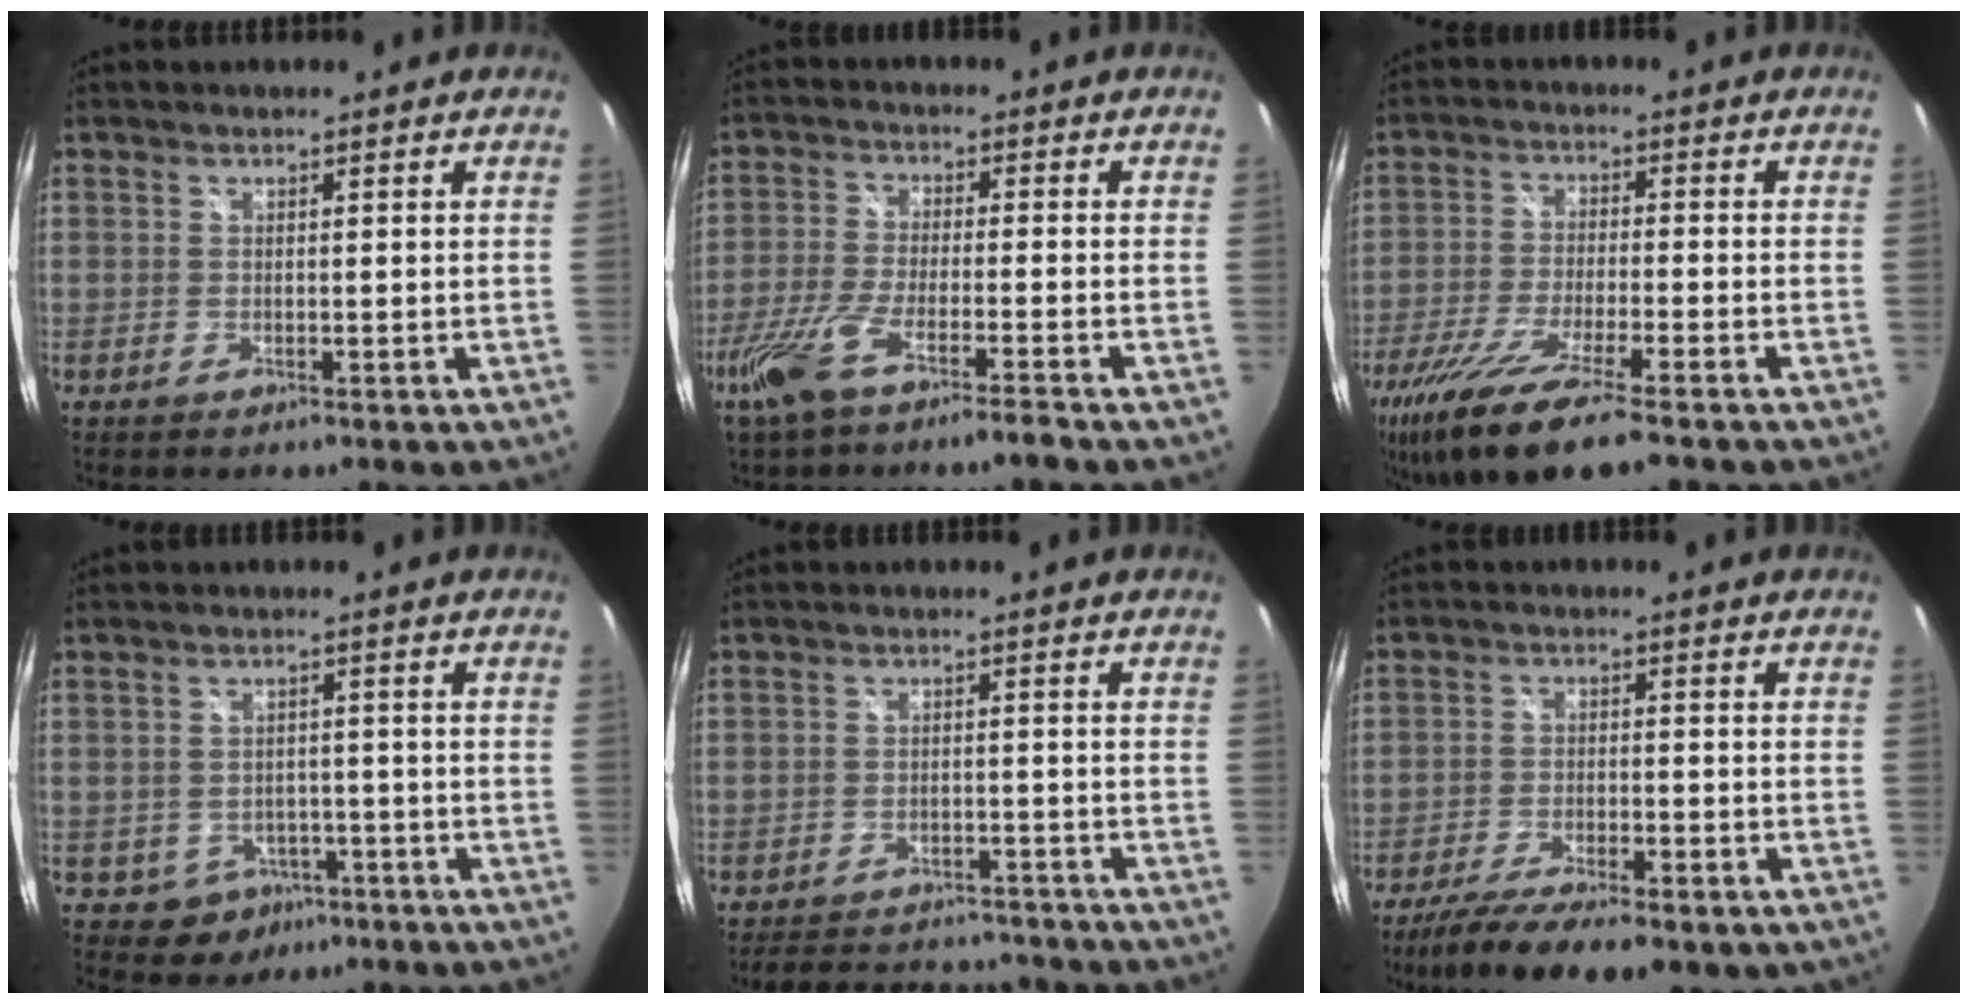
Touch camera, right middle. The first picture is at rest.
{"total": 9.3, "force": [-6.3, 0.5, 6.8], "torque": [-0.158, -0.017, -0.123]}
{"total": 15.0, "force": [-10.8, 2.0, 10.2], "torque": [-0.215, -0.051, -0.197]}
{"total": 5.3, "force": [-2.7, 4.5, 0.8], "torque": [-0.026, 0.014, -0.026]}
{"total": 12.6, "force": [-11.2, 4.3, 3.9], "torque": [-0.089, 0.019, -0.148]}
{"total": 15.4, "force": [-10.7, 5.4, 9.7], "torque": [-0.191, -0.043, -0.166]}